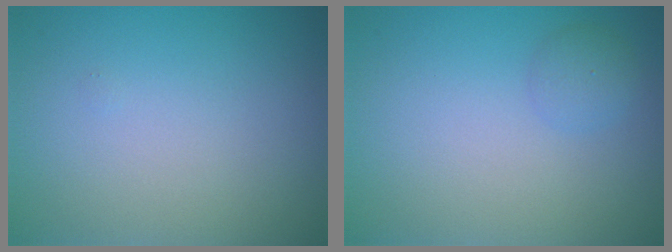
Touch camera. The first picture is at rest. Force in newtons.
{"total": 1.4, "press": 1.4, "slide": 0.1}